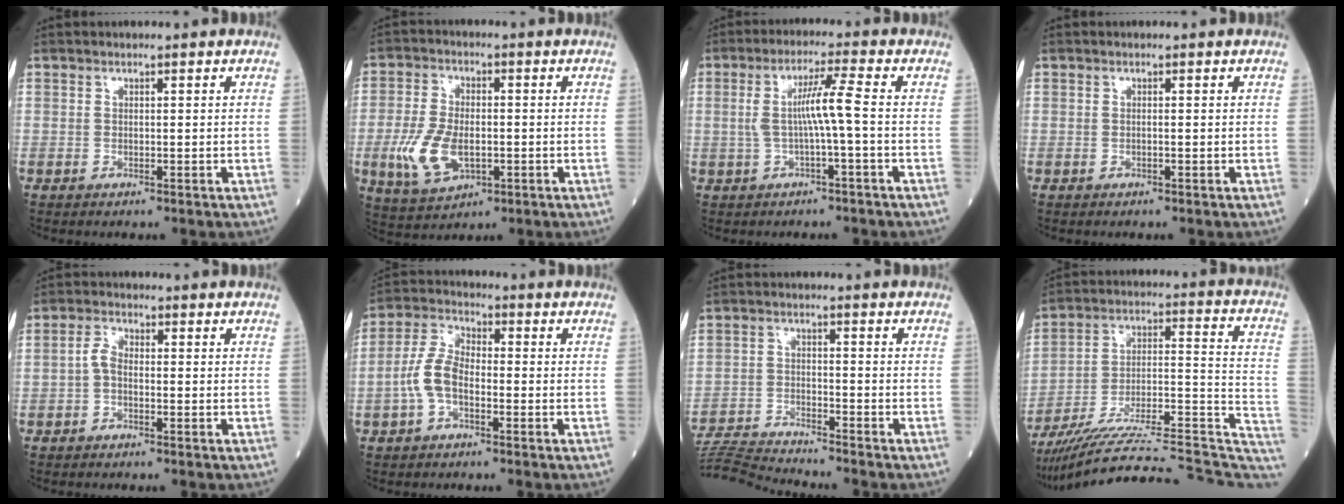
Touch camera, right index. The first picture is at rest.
{"total": 9.4, "force": [-2.2, 4.9, 7.7], "torque": [-0.175, -0.002, -0.034]}
{"total": 5.8, "force": [-0.3, -0.5, 5.7], "torque": [-0.113, 0.014, -0.004]}
{"total": 0.0}
{"total": 2.5, "force": [-0.5, 1.3, 2.1], "torque": [-0.041, 0.006, -0.013]}
{"total": 6.4, "force": [-1.8, 3.3, 5.2], "torque": [-0.121, 0.014, -0.041]}
{"total": 8.1, "force": [-8.0, -1.5, 0.2], "torque": [-0.008, -0.009, -0.150]}
{"total": 26.8, "force": [-23.8, 1.7, 12.2], "torque": [-0.137, 0.013, -0.352]}